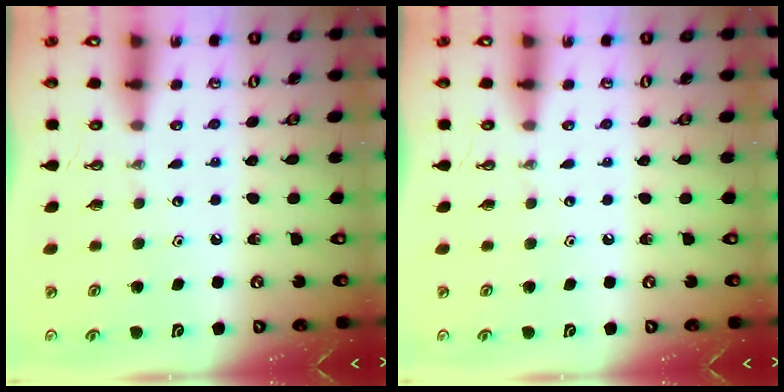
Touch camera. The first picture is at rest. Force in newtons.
{"total": 0.0}